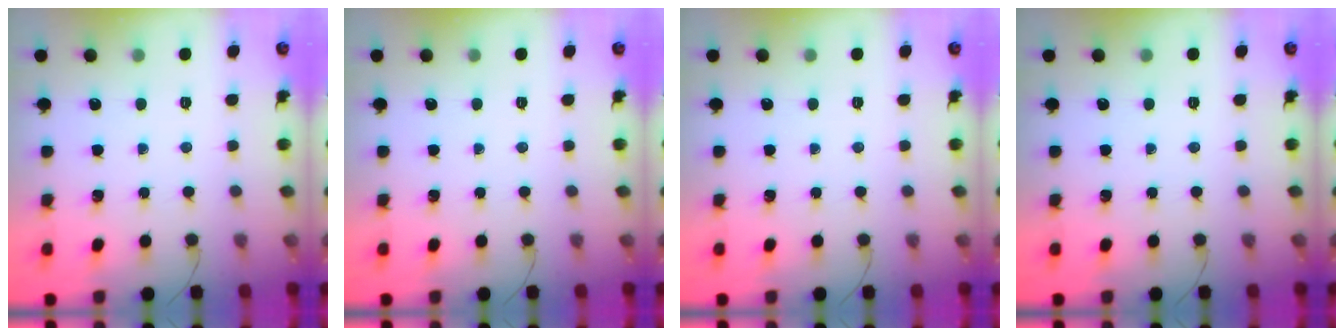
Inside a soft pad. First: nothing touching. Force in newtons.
{"total": 0.0}
{"total": 0.0}
{"total": 0.0}